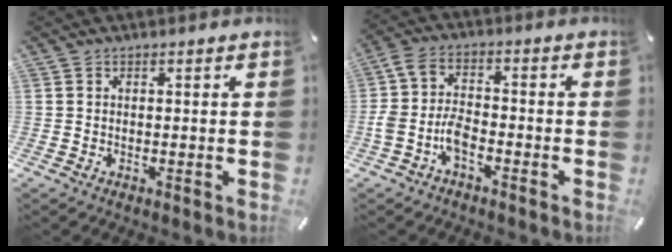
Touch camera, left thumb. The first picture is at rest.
{"total": 7.0, "force": [-3.2, 3.6, 5.1], "torque": [-0.115, 0.007, -0.063]}